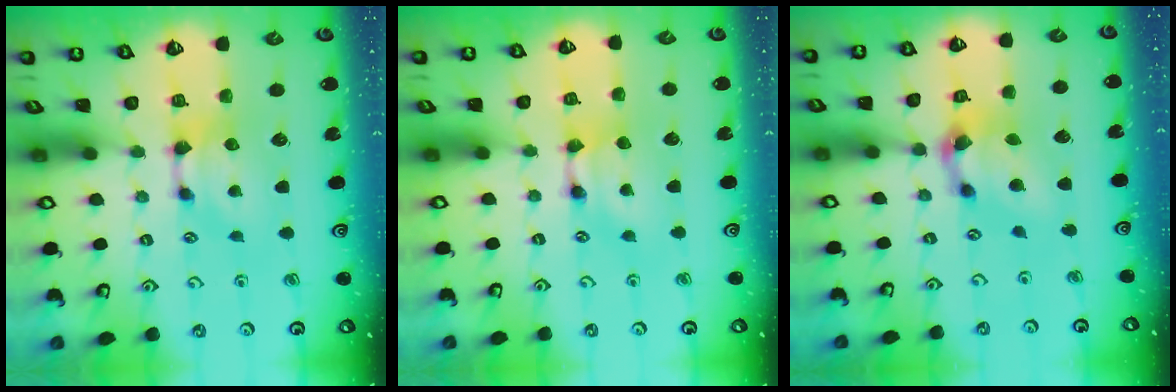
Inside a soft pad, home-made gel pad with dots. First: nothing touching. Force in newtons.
{"total": 1.8, "press": 1.7, "slide": 0.1}
{"total": 6.2, "press": 5.7, "slide": 2.4}